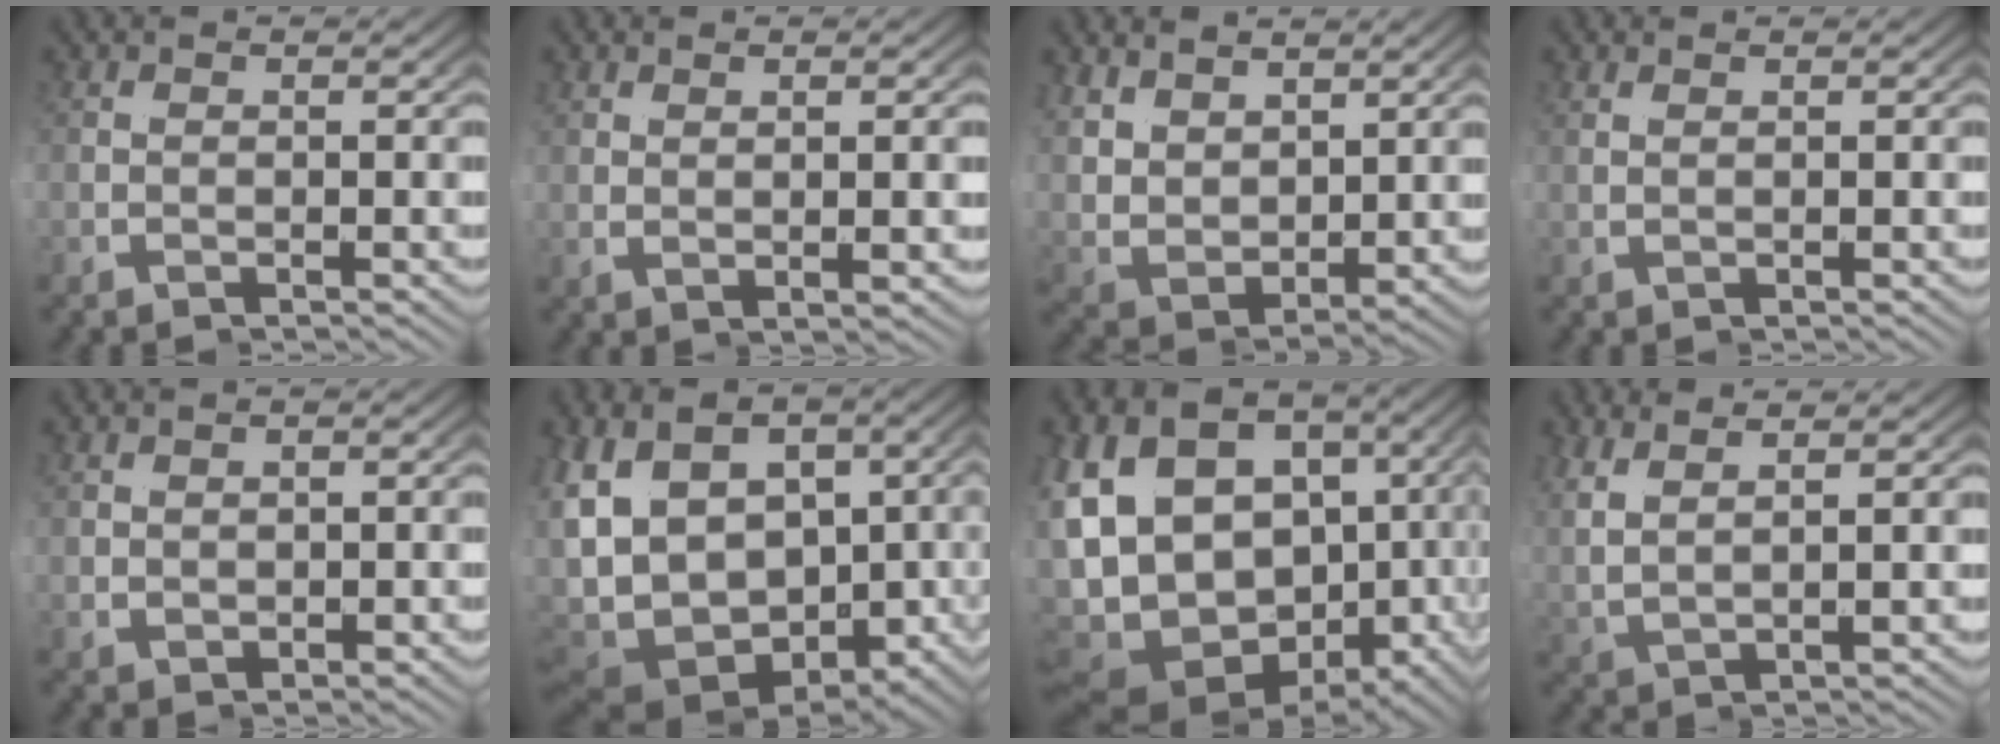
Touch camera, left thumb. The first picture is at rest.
{"total": 2.3, "force": [1.0, -2.0, 0.6], "torque": [0.003, 0.026, 0.008]}
{"total": 1.8, "force": [1.6, 0.8, 0.4], "torque": [-0.048, -0.010, 0.030]}
{"total": 1.2, "force": [0.4, -1.0, 0.4], "torque": [0.004, 0.012, 0.004]}
{"total": 1.6, "force": [0.4, 1.0, 1.1], "torque": [-0.011, 0.000, 0.012]}
{"total": 16.4, "force": [-2.4, 11.6, 11.4], "torque": [-0.211, -0.025, -0.044]}
{"total": 18.5, "force": [-1.6, 13.0, 13.1], "torque": [-0.249, -0.030, -0.023]}
{"total": 2.2, "force": [1.5, -1.1, 1.2], "torque": [-0.042, 0.010, 0.033]}